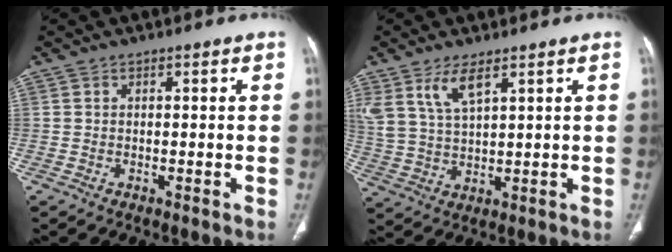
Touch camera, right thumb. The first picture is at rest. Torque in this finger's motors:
{"motor_torque": [-0.02, 0.02, 0.90, 0.69, 0.02]}